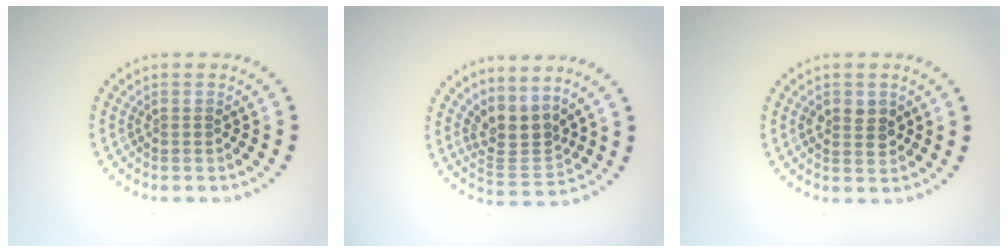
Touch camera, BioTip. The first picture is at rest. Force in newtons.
{"total": 3.2, "press": 2.4, "slide": 2.0}
{"total": 2.1, "press": 2.1, "slide": 0.2}